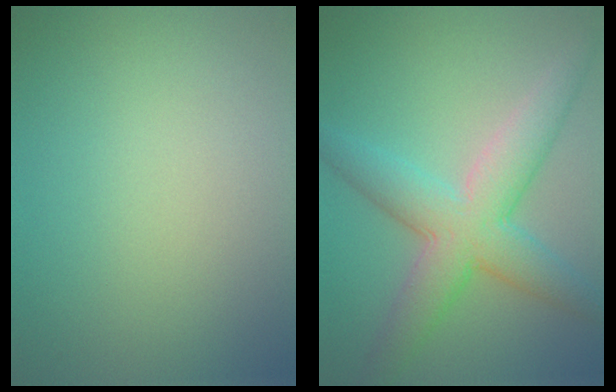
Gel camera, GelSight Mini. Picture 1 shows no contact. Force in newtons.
{"total": 6.5, "press": 6.5, "slide": 0.3}